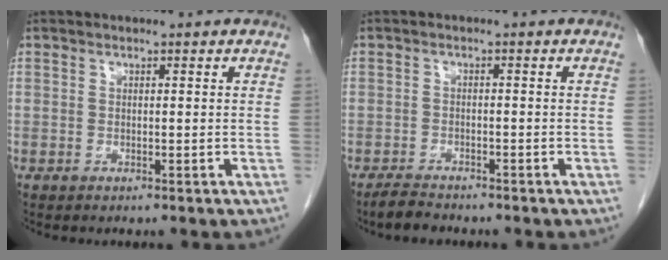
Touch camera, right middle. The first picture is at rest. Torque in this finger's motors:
{"motor_torque": [0.48, -0.29, 0.06, 0.02]}